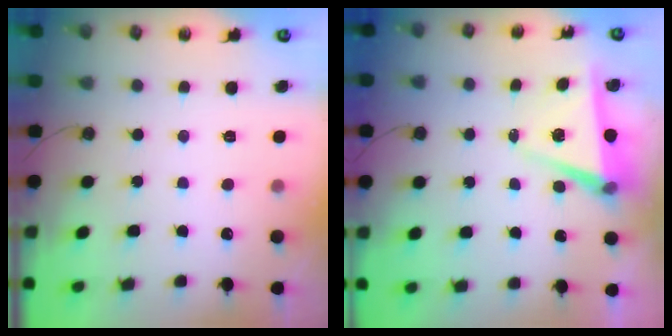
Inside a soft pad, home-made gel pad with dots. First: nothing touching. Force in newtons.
{"total": 6.6, "press": 4.9, "slide": 4.5}